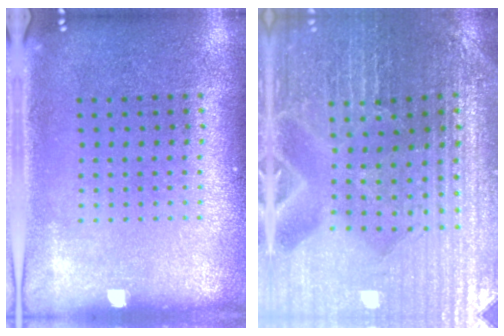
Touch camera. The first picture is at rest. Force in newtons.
{"total": 3.5, "press": 3.5, "slide": 0.3}